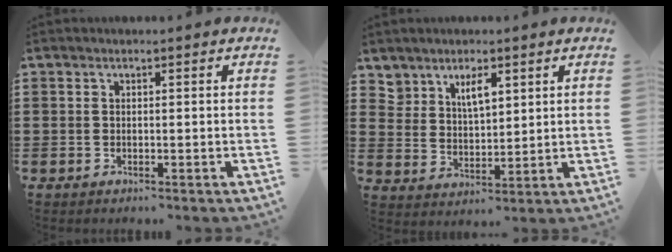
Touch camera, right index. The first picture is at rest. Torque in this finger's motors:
{"motor_torque": [0.06, 1.18, 0.07, 0.00]}